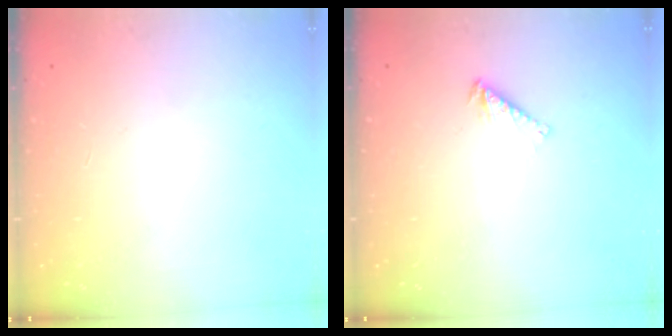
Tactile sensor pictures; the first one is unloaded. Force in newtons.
{"total": 2.5, "press": 2.5, "slide": 0.4}